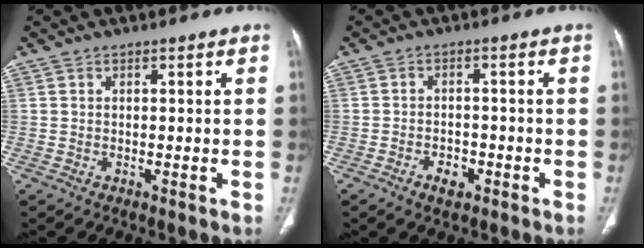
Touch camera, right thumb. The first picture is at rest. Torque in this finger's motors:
{"motor_torque": [-0.63, -0.18, -0.01, -0.13, 0.00]}